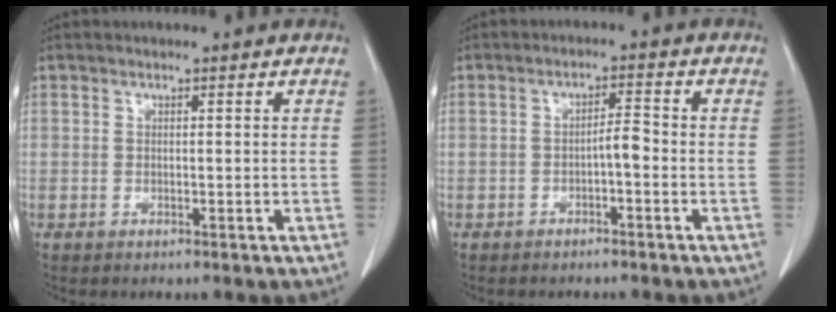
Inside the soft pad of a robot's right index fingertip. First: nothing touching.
{"total": 2.6, "force": [-1.0, 0.5, 2.3], "torque": [-0.035, 0.006, -0.017]}